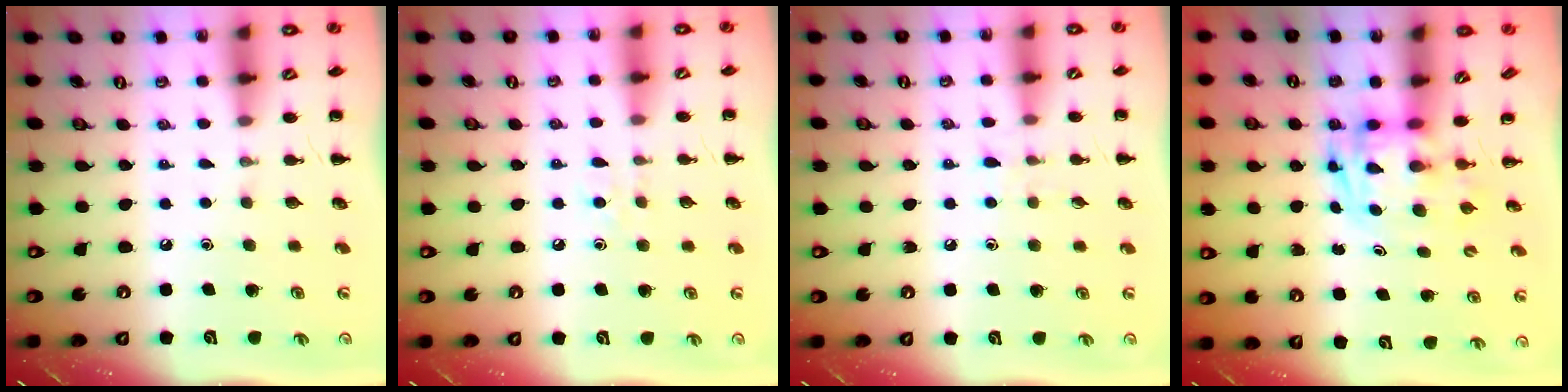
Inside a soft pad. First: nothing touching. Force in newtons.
{"total": 4.1, "press": 3.8, "slide": 1.4}
{"total": 5.6, "press": 5.1, "slide": 2.4}
{"total": 2.7, "press": 2.7, "slide": 0.5}